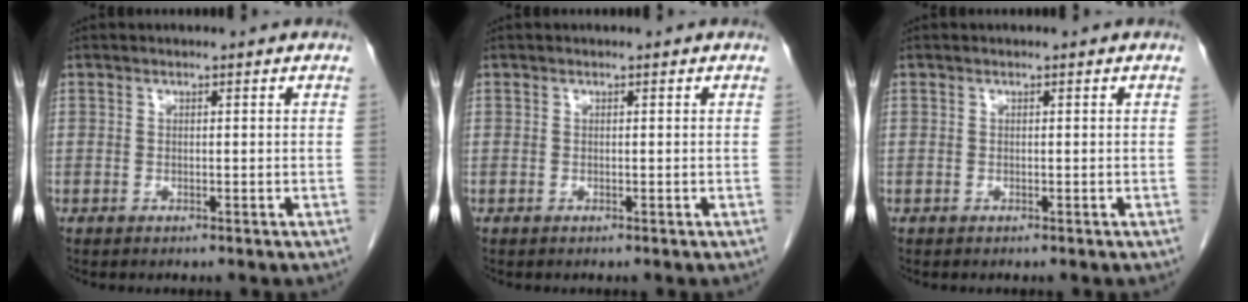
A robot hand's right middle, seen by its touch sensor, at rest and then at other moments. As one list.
[{"total": 0.0}, {"total": 0.0}]